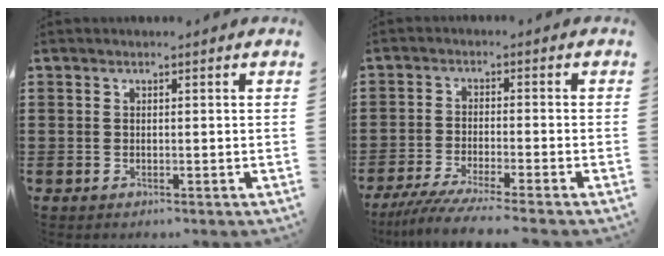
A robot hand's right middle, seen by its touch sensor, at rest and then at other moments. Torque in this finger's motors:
{"motor_torque": [1.24, -0.90, 0.30, 0.05]}